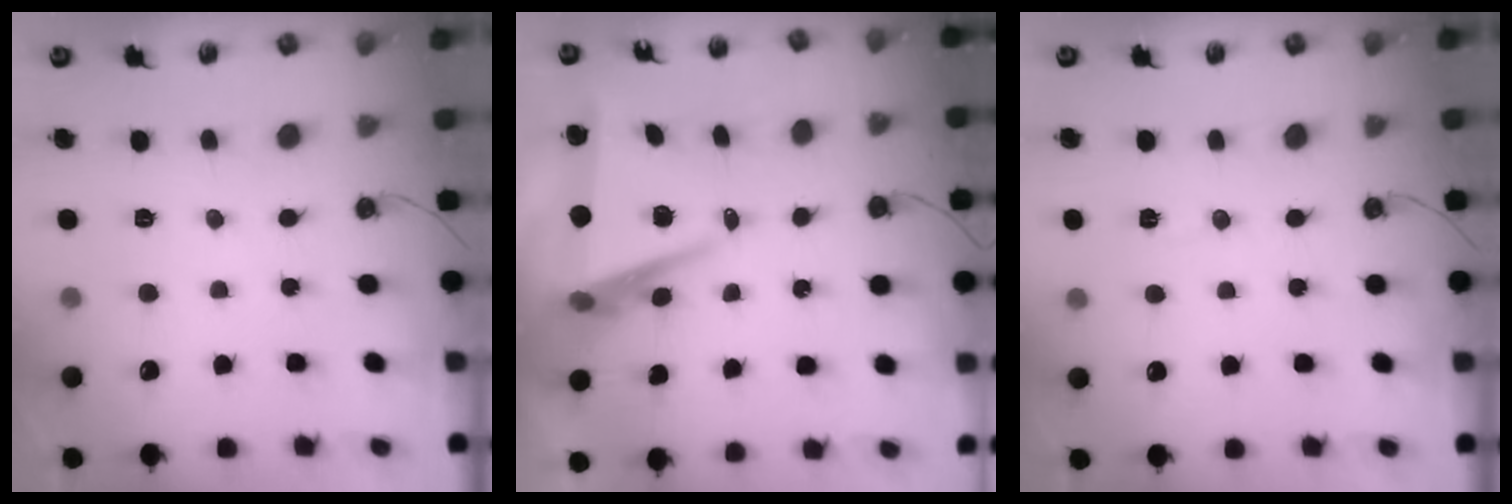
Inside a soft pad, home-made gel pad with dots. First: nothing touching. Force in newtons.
{"total": 9.2, "press": 8.2, "slide": 4.2}
{"total": 5.6, "press": 5.4, "slide": 1.5}